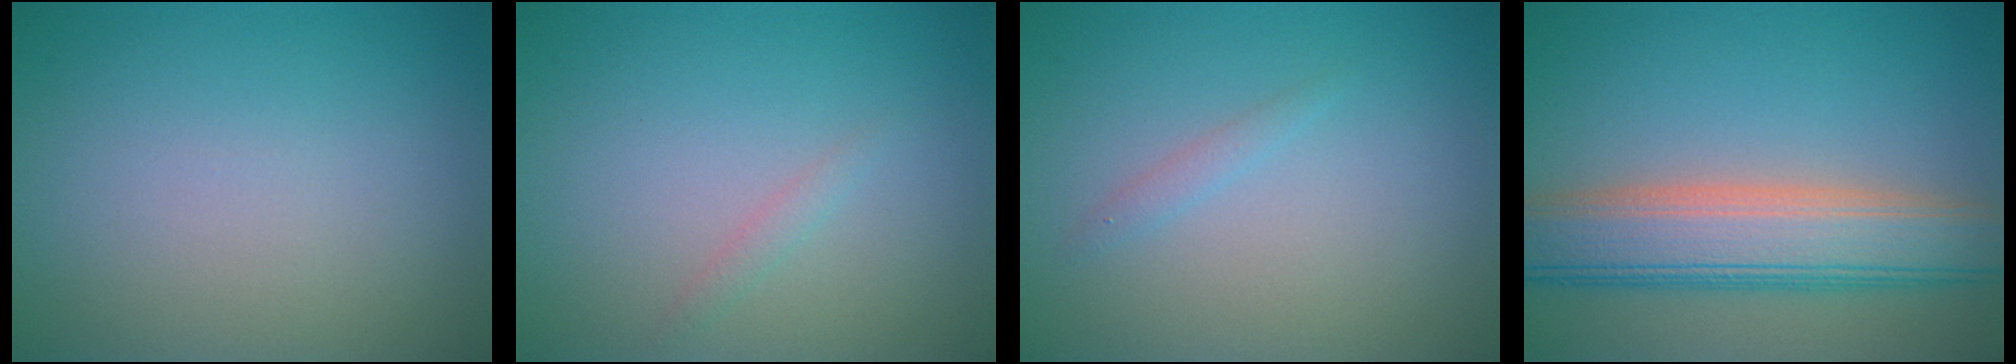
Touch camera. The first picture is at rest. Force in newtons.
{"total": 0.7, "press": 0.7, "slide": 0.0}
{"total": 0.8, "press": 0.8, "slide": 0.1}
{"total": 7.9, "press": 7.9, "slide": 0.4}